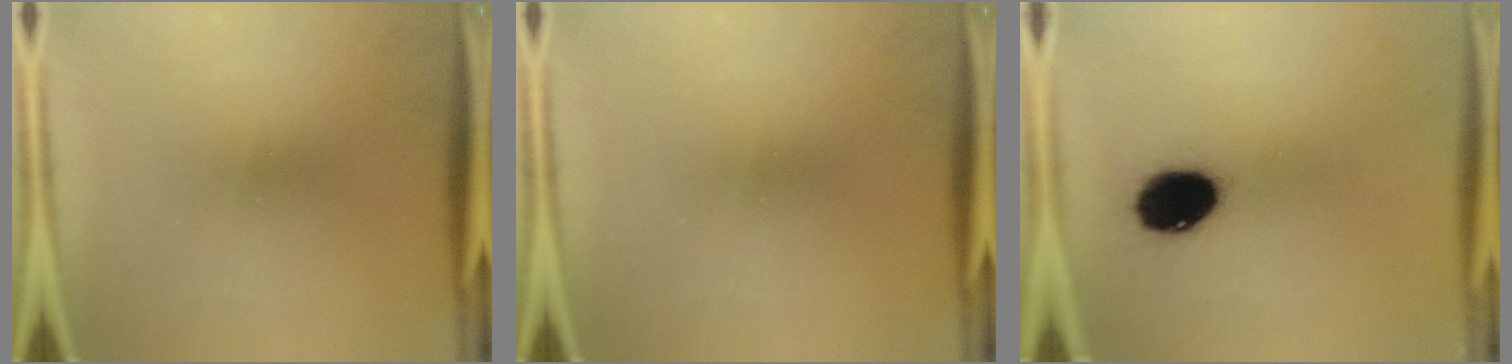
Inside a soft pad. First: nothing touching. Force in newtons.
{"total": 0.0}
{"total": 13.7}